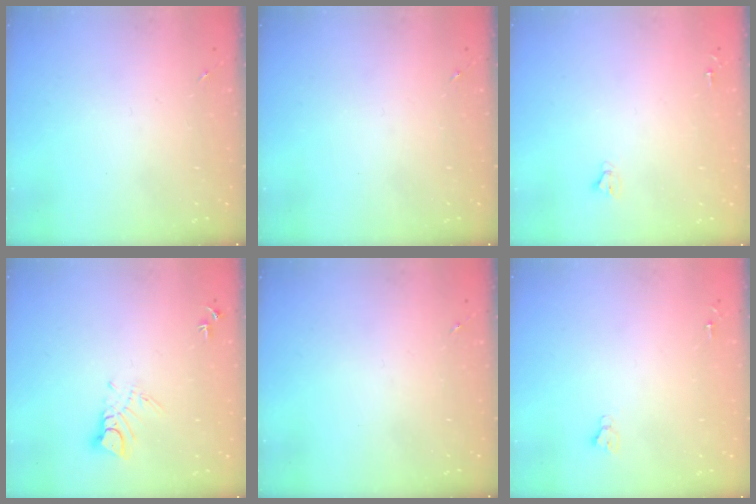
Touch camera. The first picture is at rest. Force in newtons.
{"total": 0.0}
{"total": 2.0, "press": 2.0, "slide": 0.2}
{"total": 5.3, "press": 5.3, "slide": 0.3}
{"total": 0.0}
{"total": 2.7, "press": 2.7, "slide": 0.0}